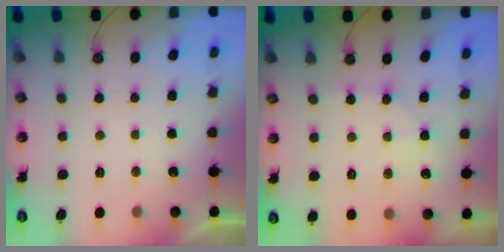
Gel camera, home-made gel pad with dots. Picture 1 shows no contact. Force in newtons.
{"total": 3.8, "press": 3.8, "slide": 0.5}